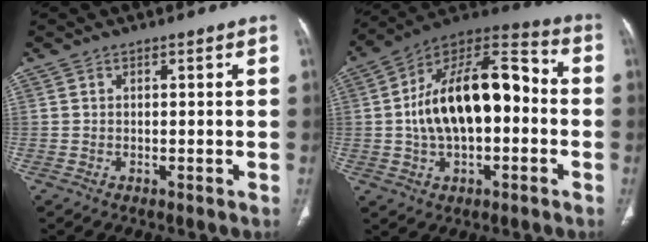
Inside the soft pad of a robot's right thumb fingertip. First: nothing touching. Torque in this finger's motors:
{"motor_torque": [2.53, 2.48, 1.57, -0.77, 0.21]}